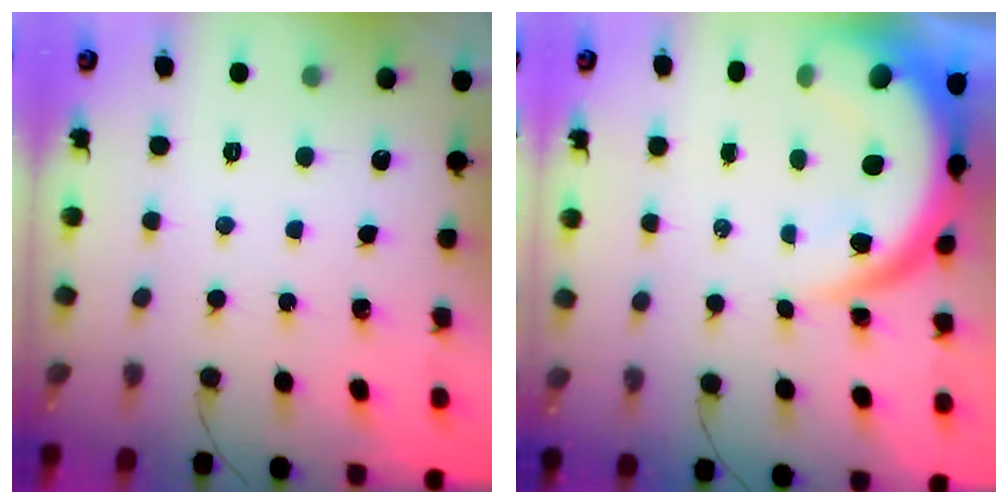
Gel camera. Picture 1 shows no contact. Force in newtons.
{"total": 10.4, "press": 10.3, "slide": 1.1}